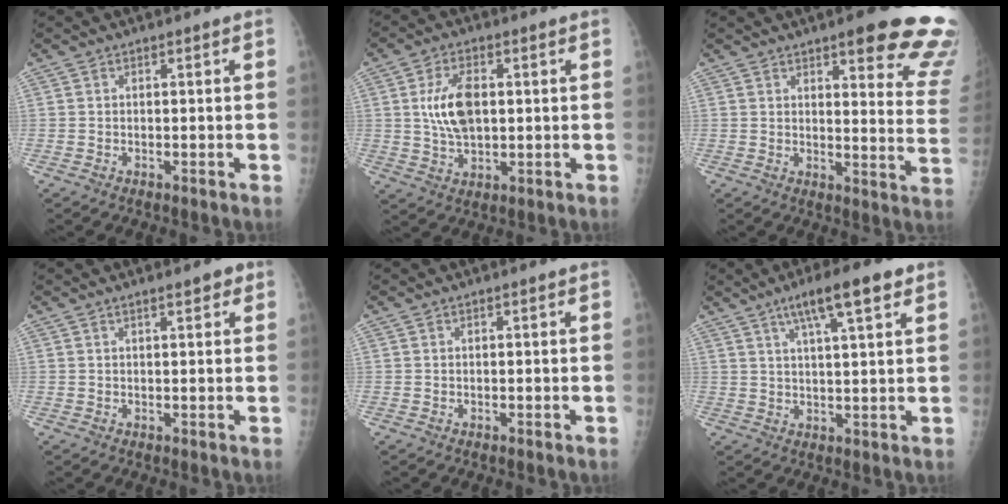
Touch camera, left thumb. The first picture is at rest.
{"total": 8.9, "force": [1.3, 4.9, 7.3], "torque": [-0.133, -0.002, 0.030]}
{"total": 18.8, "force": [13.0, 4.6, 12.7], "torque": [-0.118, -0.065, 0.144]}
{"total": 2.5, "force": [1.6, 0.7, 1.8], "torque": [-0.017, -0.004, 0.020]}
{"total": 0.0}
{"total": 9.8, "force": [5.6, 1.7, 7.9], "torque": [-0.126, -0.008, 0.090]}